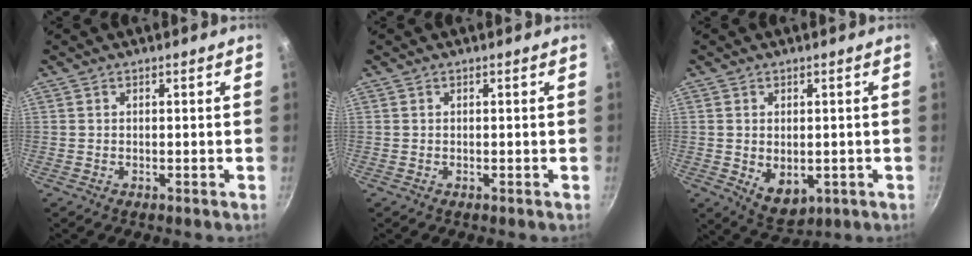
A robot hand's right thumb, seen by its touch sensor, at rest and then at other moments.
{"total": 0.0}
{"total": 6.6, "force": [-0.6, 4.5, 4.8], "torque": [-0.064, -0.014, 0.005]}